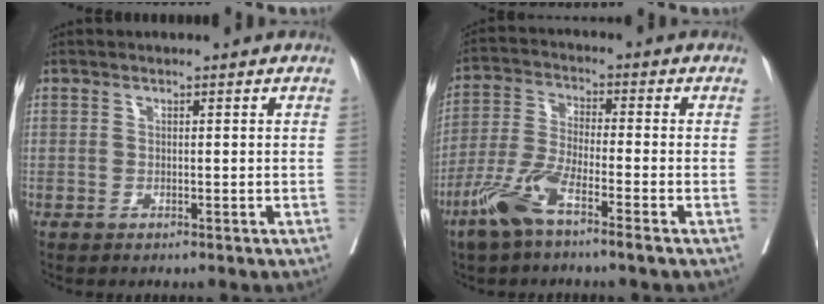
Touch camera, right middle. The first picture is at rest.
{"total": 8.2, "force": [-5.0, 0.6, 6.4], "torque": [-0.142, -0.012, -0.106]}